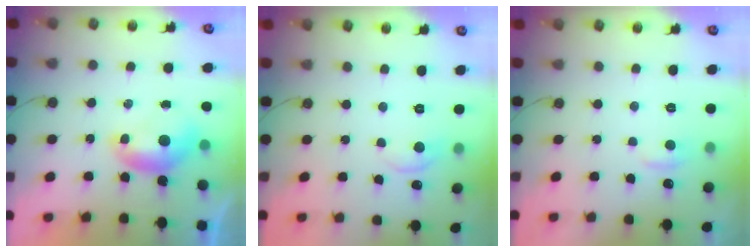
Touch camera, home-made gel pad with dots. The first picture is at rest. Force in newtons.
{"total": 1.4, "press": 1.3, "slide": 0.7}
{"total": 1.0, "press": 0.7, "slide": 0.7}